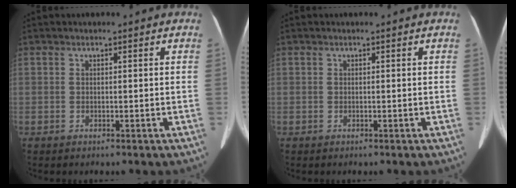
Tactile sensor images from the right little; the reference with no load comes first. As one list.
[{"total": 0.0}]